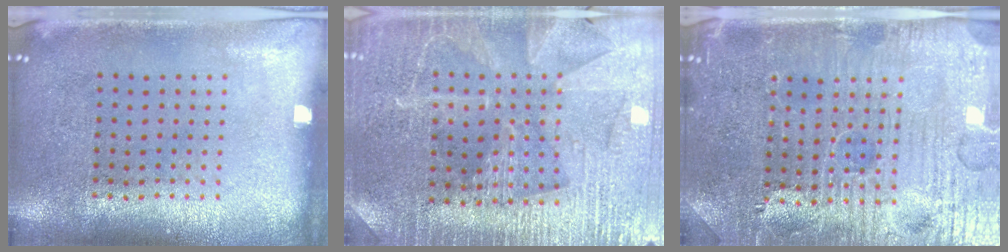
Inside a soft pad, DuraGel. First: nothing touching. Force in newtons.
{"total": 3.6, "press": 3.5, "slide": 0.9}
{"total": 5.0, "press": 4.8, "slide": 1.6}